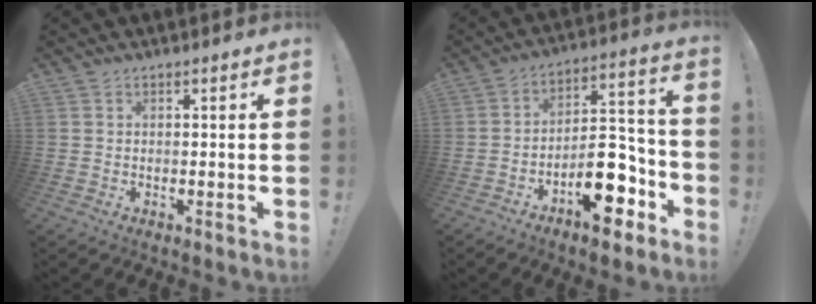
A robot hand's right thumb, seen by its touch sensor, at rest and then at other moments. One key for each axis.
{"total": 15.7, "fx": -8.0, "fy": 7.7, "fz": 11.0, "tx": -0.133, "ty": 0.065, "tz": -0.122}